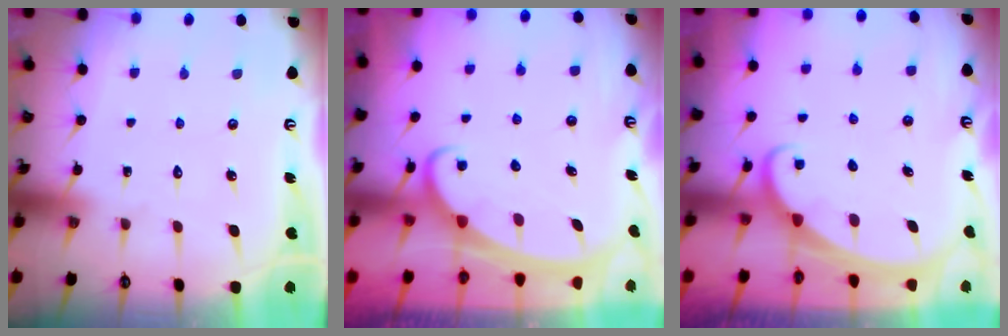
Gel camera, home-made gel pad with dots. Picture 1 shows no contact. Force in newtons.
{"total": 2.3, "press": 2.3, "slide": 0.3}
{"total": 1.6, "press": 1.6, "slide": 0.1}